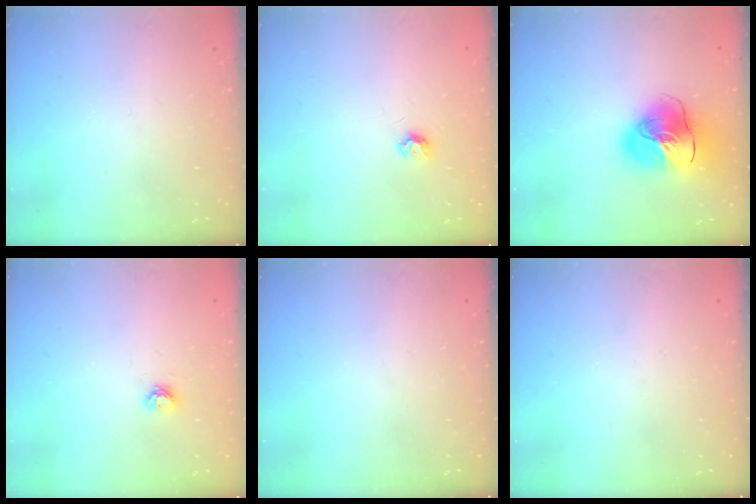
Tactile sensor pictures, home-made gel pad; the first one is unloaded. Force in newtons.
{"total": 5.3, "press": 5.2, "slide": 0.4}
{"total": 18.1, "press": 17.9, "slide": 2.6}
{"total": 4.0, "press": 4.0, "slide": 0.5}
{"total": 0.0}
{"total": 0.0}